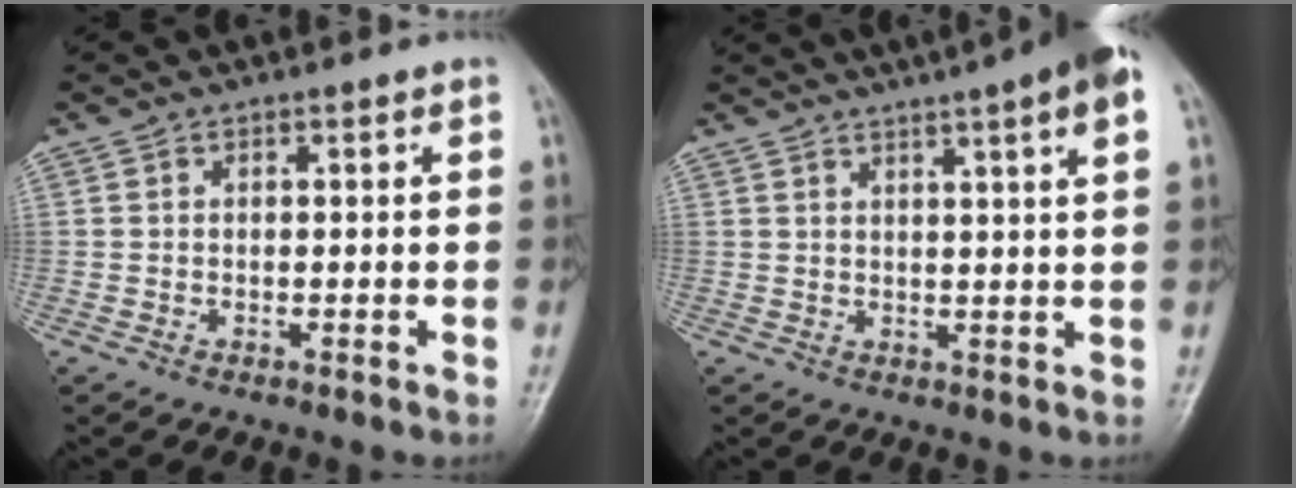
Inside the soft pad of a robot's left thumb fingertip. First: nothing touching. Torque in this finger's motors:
{"motor_torque": [3.61, 1.40, 1.16, -1.23, 0.07]}